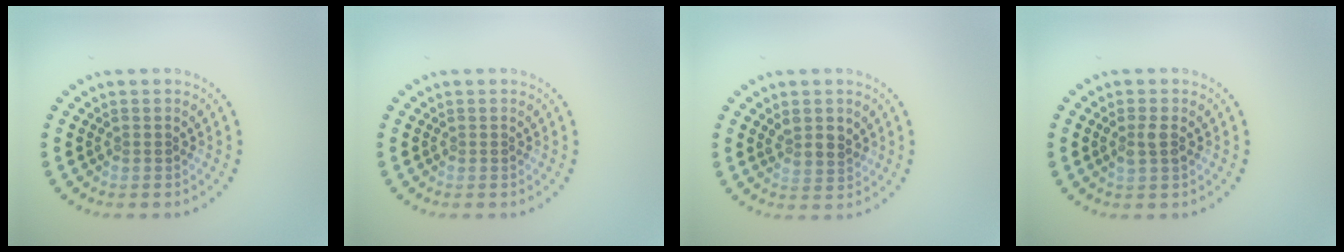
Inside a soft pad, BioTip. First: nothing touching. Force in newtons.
{"total": 0.0}
{"total": 2.1, "press": 1.8, "slide": 1.1}
{"total": 1.6, "press": 1.6, "slide": 0.4}